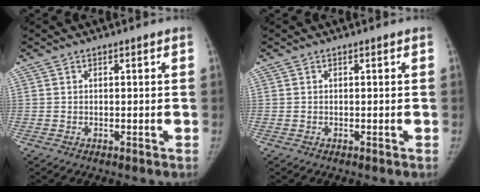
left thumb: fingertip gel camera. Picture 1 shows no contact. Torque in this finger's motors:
{"motor_torque": [0.04, 0.07, 0.31, -0.11, 0.01]}